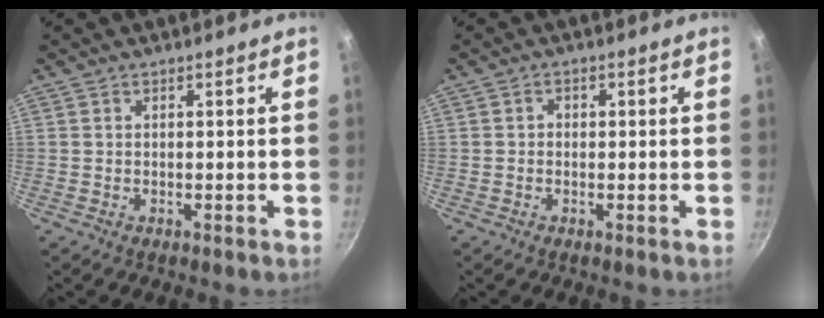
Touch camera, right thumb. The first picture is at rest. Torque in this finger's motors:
{"motor_torque": [-0.44, -0.15, -0.15, 0.26, 0.06]}